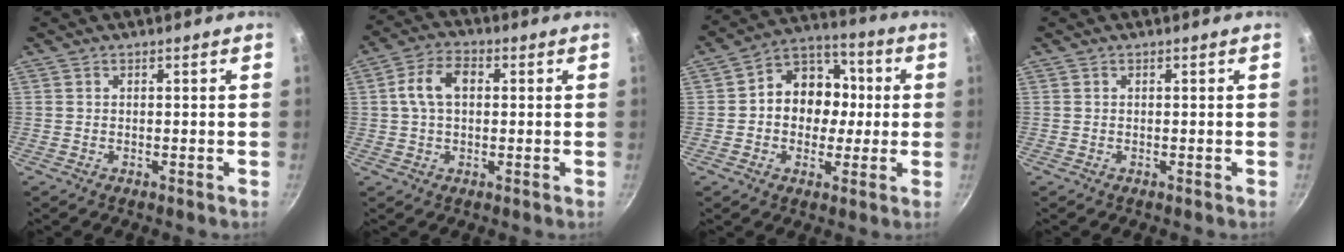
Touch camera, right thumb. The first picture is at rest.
{"total": 7.4, "force": [1.0, 4.8, 5.6], "torque": [-0.094, 0.020, 0.011]}
{"total": 12.4, "force": [0.1, 10.3, 6.9], "torque": [-0.049, 0.031, -0.017]}
{"total": 0.0}